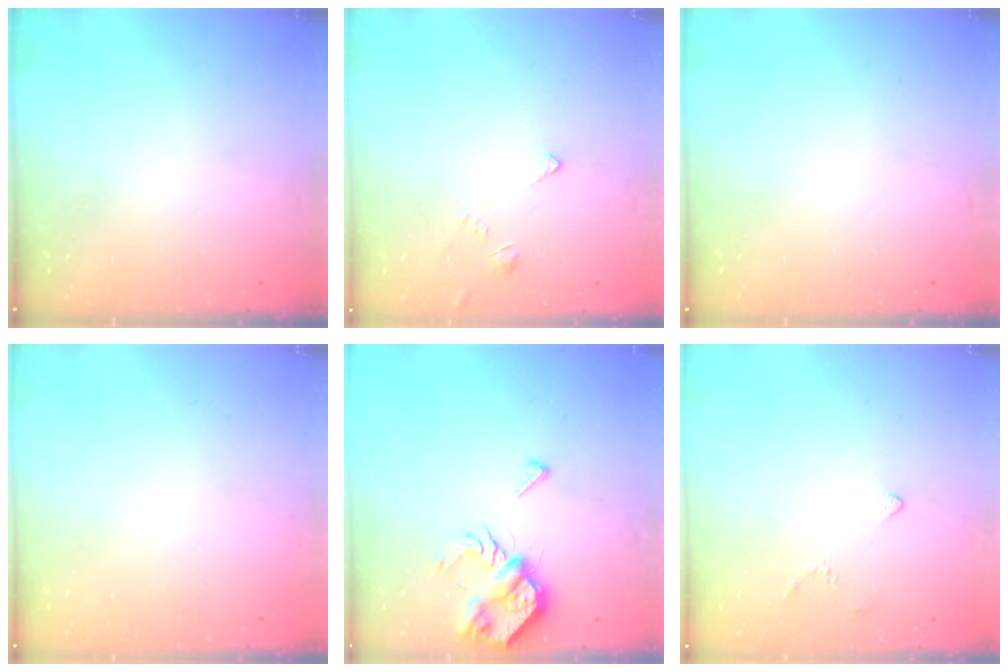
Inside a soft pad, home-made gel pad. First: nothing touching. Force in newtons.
{"total": 2.5, "press": 2.4, "slide": 0.6}
{"total": 0.0}
{"total": 1.8, "press": 1.7, "slide": 0.1}
{"total": 9.1, "press": 9.0, "slide": 1.3}
{"total": 3.0, "press": 2.9, "slide": 0.7}